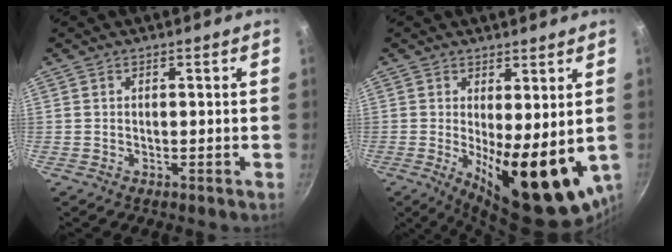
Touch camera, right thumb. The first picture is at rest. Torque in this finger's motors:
{"motor_torque": [2.50, 2.51, 2.43, -0.23, 0.53]}